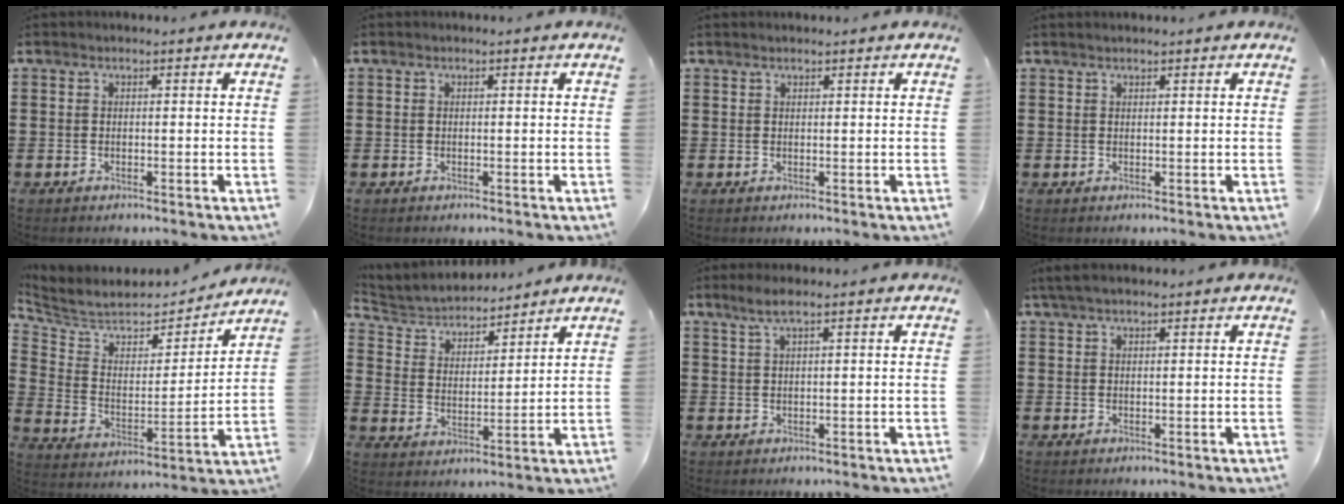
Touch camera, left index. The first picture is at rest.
{"total": 0.0}
{"total": 0.5, "force": [0.4, 0.0, 0.2], "torque": [-0.005, -0.002, 0.010]}
{"total": 0.6, "force": [0.5, 0.0, 0.3], "torque": [-0.006, -0.001, 0.011]}
{"total": 5.7, "force": [5.1, 2.1, 1.5], "torque": [-0.064, -0.040, 0.083]}
{"total": 4.4, "force": [4.2, 1.1, 0.5], "torque": [-0.035, -0.026, 0.069]}
{"total": 2.8, "force": [1.7, 0.2, 2.2], "torque": [-0.046, 0.001, 0.030]}
{"total": 2.2, "force": [1.6, 0.5, 1.4], "torque": [-0.030, 0.003, 0.031]}